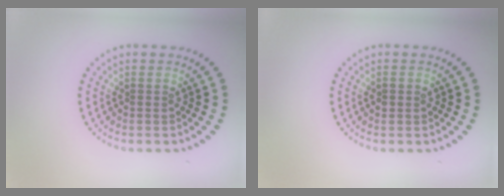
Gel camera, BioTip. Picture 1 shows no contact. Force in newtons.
{"total": 1.0, "press": 1.0, "slide": 0.1}